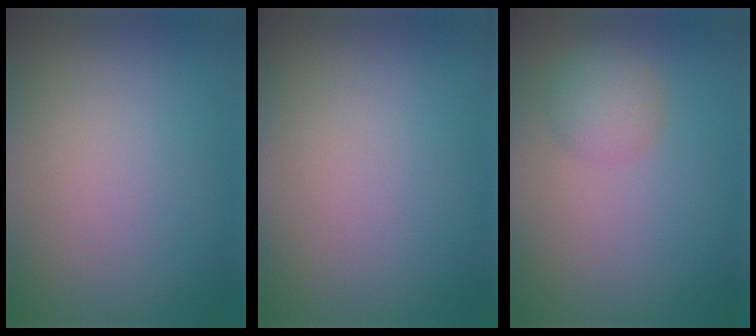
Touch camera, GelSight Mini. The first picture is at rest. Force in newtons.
{"total": 0.0}
{"total": 2.5, "press": 2.5, "slide": 0.1}